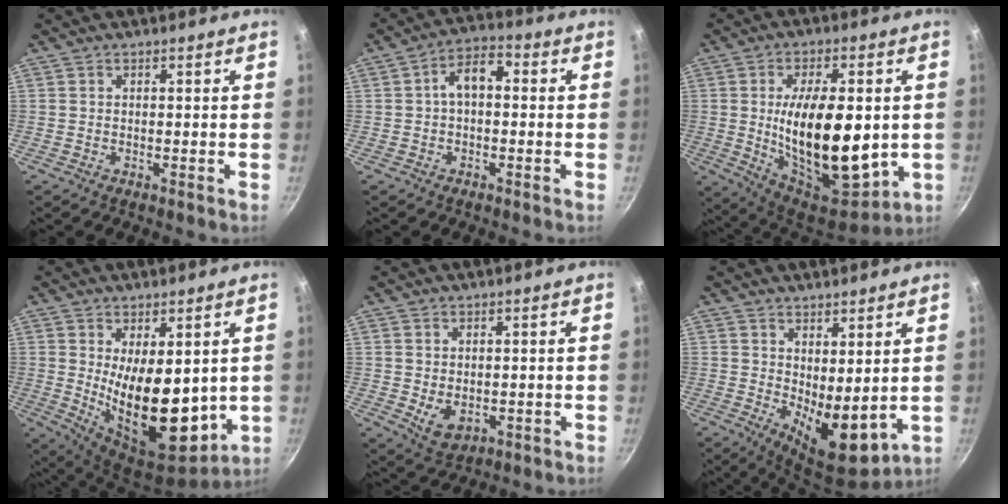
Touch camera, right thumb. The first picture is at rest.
{"total": 6.3, "force": [0.2, 3.8, 5.0], "torque": [-0.068, 0.024, -0.004]}
{"total": 22.9, "force": [-0.6, 11.2, 20.0], "torque": [-0.299, -0.019, 0.004]}
{"total": 17.0, "force": [0.8, 8.8, 14.6], "torque": [-0.199, -0.046, 0.035]}
{"total": 5.0, "force": [-0.2, 3.5, 3.5], "torque": [-0.057, -0.014, 0.008]}
{"total": 9.8, "force": [2.0, 4.6, 8.4], "torque": [-0.105, -0.037, 0.043]}